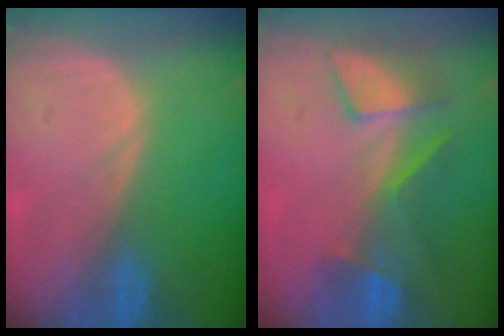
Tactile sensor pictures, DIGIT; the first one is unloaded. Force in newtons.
{"total": 7.7, "press": 6.8, "slide": 3.6}